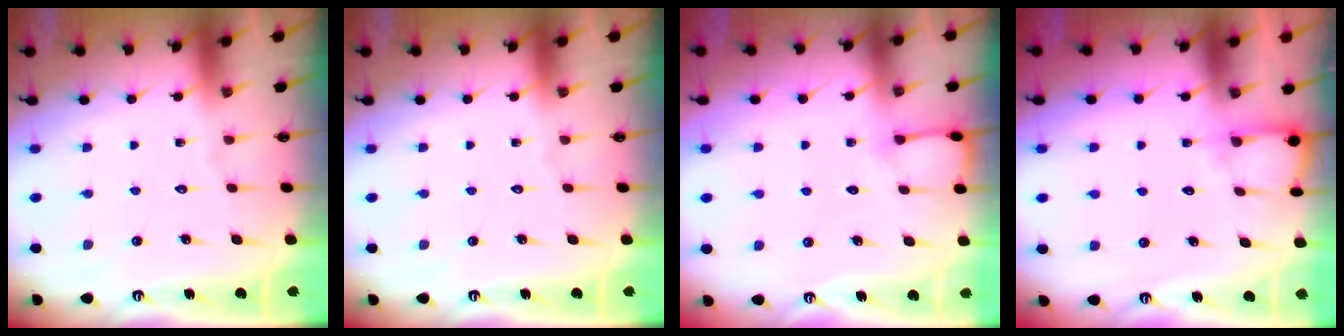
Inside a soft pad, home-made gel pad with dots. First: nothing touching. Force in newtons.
{"total": 0.0}
{"total": 5.7, "press": 5.6, "slide": 0.5}
{"total": 6.2, "press": 6.2, "slide": 0.4}